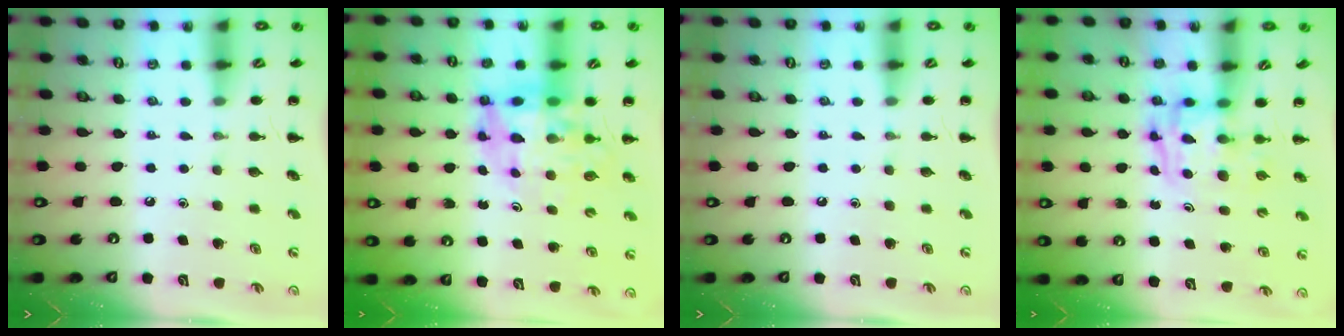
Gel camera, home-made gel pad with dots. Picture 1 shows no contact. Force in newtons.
{"total": 10.6, "press": 10.1, "slide": 3.3}
{"total": 0.0}
{"total": 3.3, "press": 3.2, "slide": 0.6}